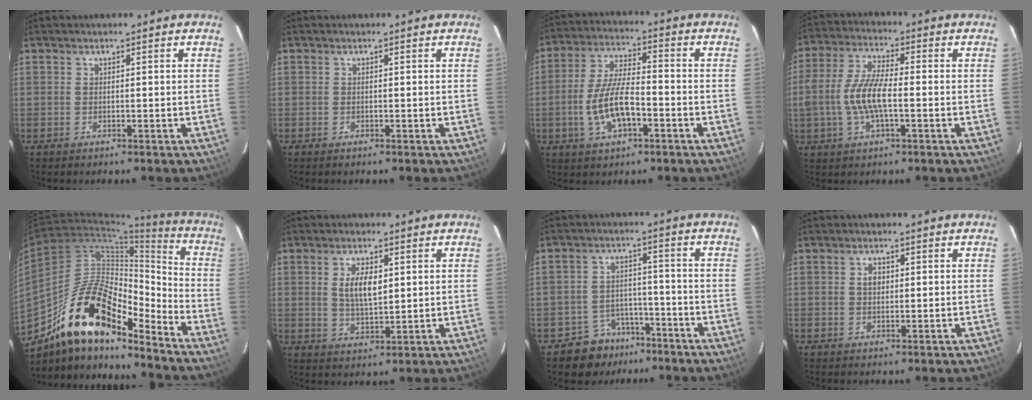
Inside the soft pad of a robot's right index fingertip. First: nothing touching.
{"total": 0.0}
{"total": 10.8, "force": [-3.5, 4.2, 9.3], "torque": [-0.189, 0.001, -0.061]}
{"total": 9.9, "force": [-1.7, 3.4, 9.1], "torque": [-0.193, 0.006, -0.035]}
{"total": 19.8, "force": [-14.3, 6.8, 11.8], "torque": [-0.205, 0.008, -0.267]}
{"total": 6.2, "force": [1.6, 2.7, 5.3], "torque": [-0.097, 0.001, 0.034]}
{"total": 7.3, "force": [-5.1, 5.3, 0.3], "torque": [-0.019, 0.028, -0.072]}
{"total": 2.0, "force": [0.4, 1.5, 1.2], "torque": [-0.019, 0.007, 0.006]}